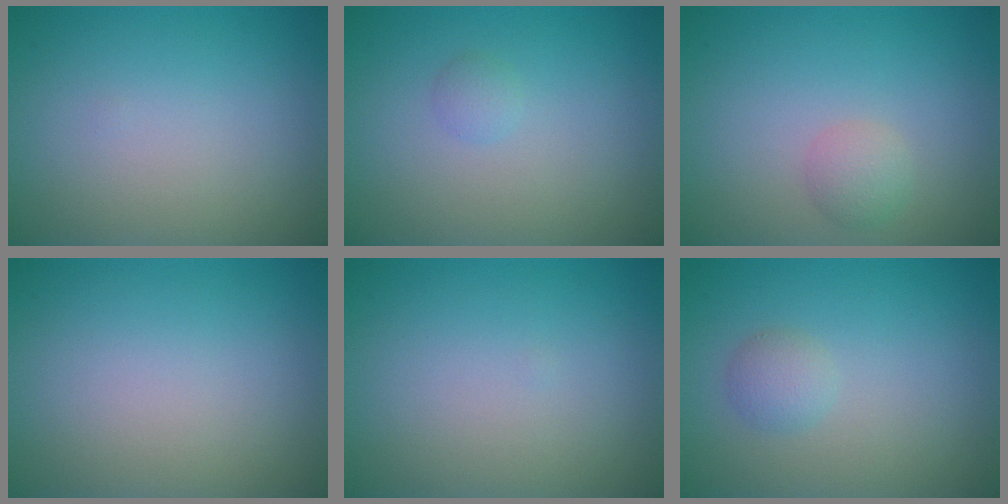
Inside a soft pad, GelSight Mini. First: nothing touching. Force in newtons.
{"total": 0.8, "press": 0.8, "slide": 0.0}
{"total": 1.6, "press": 1.6, "slide": 0.0}
{"total": 0.0}
{"total": 0.0}
{"total": 1.5, "press": 1.5, "slide": 0.0}